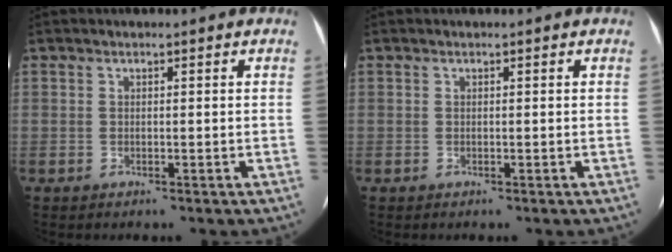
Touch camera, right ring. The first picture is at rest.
{"total": 0.0}